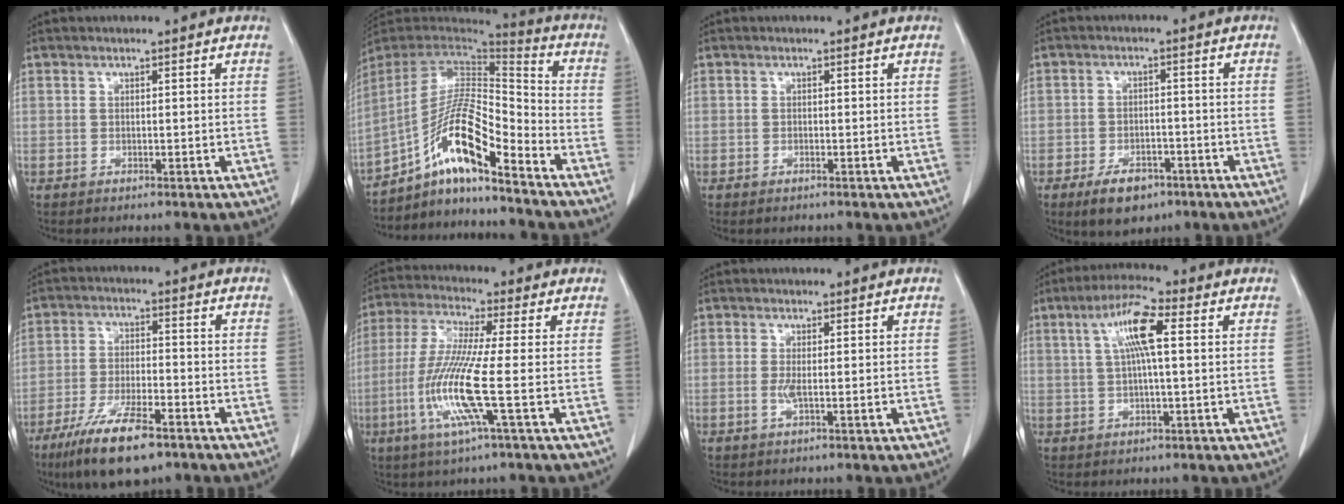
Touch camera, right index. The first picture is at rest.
{"total": 14.5, "force": [-9.3, 1.7, 11.0], "torque": [-0.203, 0.012, -0.165]}
{"total": 0.5, "force": [-0.4, 0.1, 0.3], "torque": [-0.010, -0.002, -0.006]}
{"total": 6.3, "force": [-4.0, 3.3, 3.6], "torque": [-0.062, 0.000, -0.059]}
{"total": 11.8, "force": [-7.7, 2.8, 8.5], "torque": [-0.159, -0.020, -0.132]}
{"total": 11.5, "force": [-2.9, -0.6, 11.1], "torque": [-0.237, -0.017, -0.068]}
{"total": 2.0, "force": [-0.3, 0.2, 2.0], "torque": [-0.043, -0.004, -0.006]}
{"total": 7.9, "force": [2.1, 1.0, 7.6], "torque": [-0.148, 0.015, 0.034]}